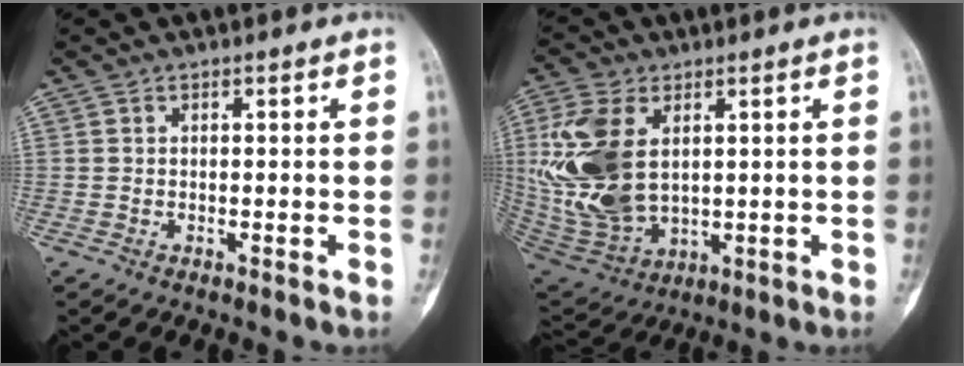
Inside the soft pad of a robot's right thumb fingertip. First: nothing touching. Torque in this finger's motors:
{"motor_torque": [0.38, 1.11, 1.65, 0.42, 0.23]}